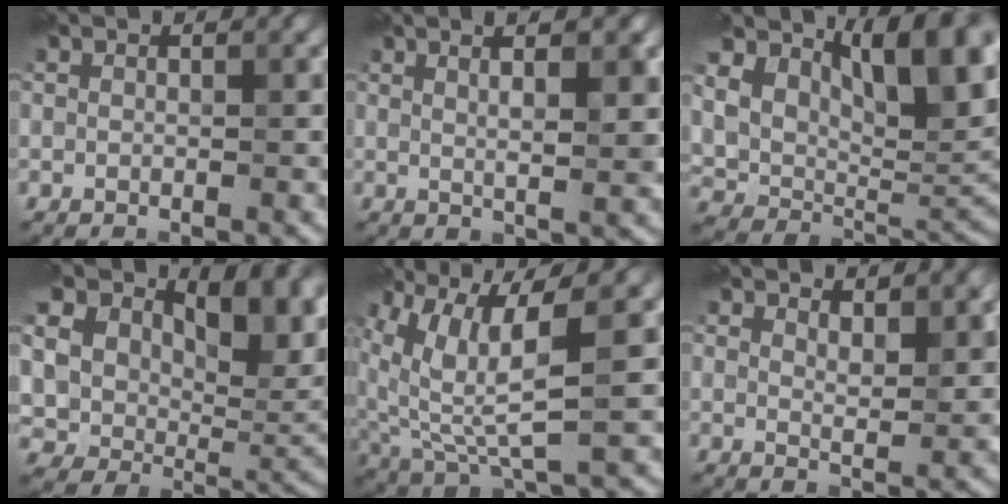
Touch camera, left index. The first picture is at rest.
{"total": 4.9, "force": [2.1, 1.3, 4.2], "torque": [-0.041, 0.014, 0.015]}
{"total": 11.0, "force": [4.6, 5.9, 8.0], "torque": [-0.132, -0.012, 0.087]}
{"total": 18.3, "force": [7.6, 11.2, 12.3], "torque": [-0.227, 0.049, 0.149]}
{"total": 7.4, "force": [2.8, 1.8, 6.5], "torque": [-0.156, -0.003, 0.064]}
{"total": 2.7, "force": [2.2, 0.6, 1.5], "torque": [-0.032, -0.002, 0.038]}